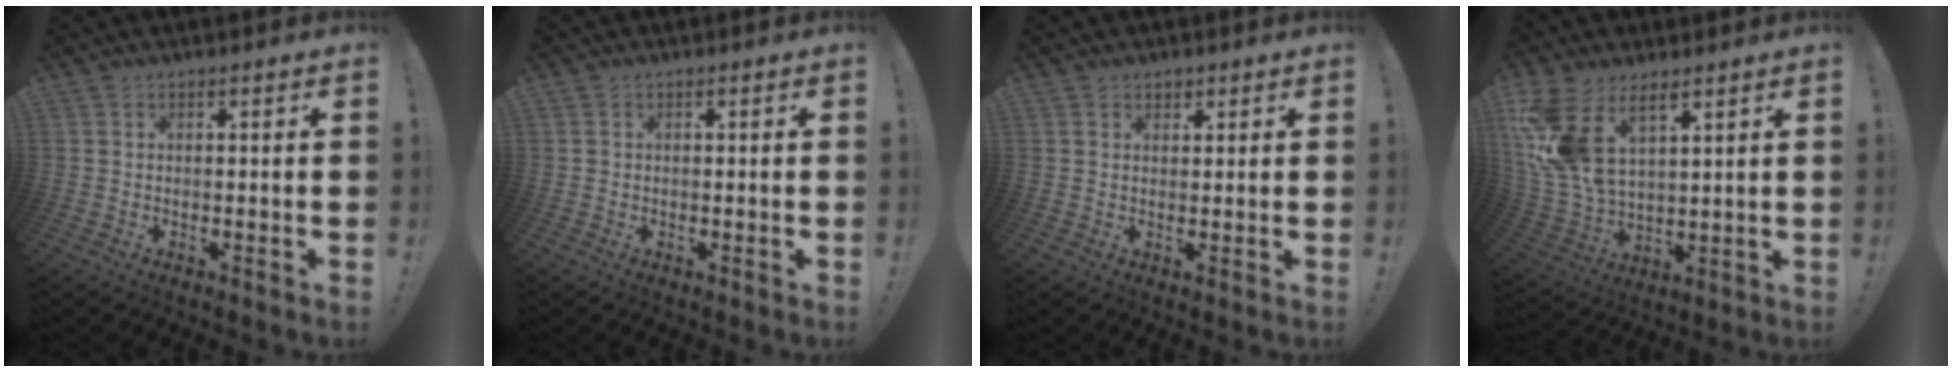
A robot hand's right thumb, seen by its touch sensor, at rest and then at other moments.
{"total": 0.6, "force": [-0.1, 0.5, -0.1], "torque": [0.002, 0.003, -0.003]}
{"total": 1.6, "force": [1.1, 1.0, 0.5], "torque": [0.000, -0.005, 0.017]}
{"total": 14.3, "force": [8.1, 7.7, 8.9], "torque": [-0.200, -0.045, 0.156]}